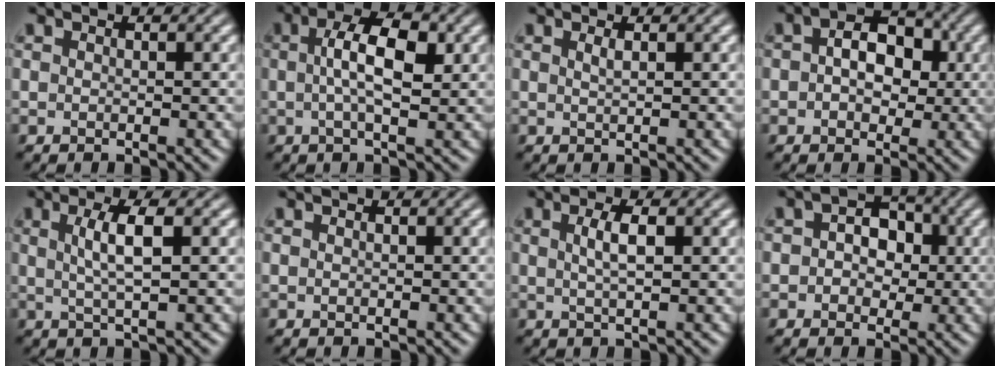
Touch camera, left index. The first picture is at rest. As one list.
[{"total": 5.3, "force": [0.8, 1.8, 4.9], "torque": [-0.086, 0.006, 0.010]}, {"total": 0.9, "force": [0.4, 0.3, 0.7], "torque": [-0.008, 0.002, 0.005]}, {"total": 5.4, "force": [0.8, 3.6, 4.0], "torque": [-0.058, 0.008, 0.000]}, {"total": 3.5, "force": [0.7, 0.8, 3.3], "torque": [-0.058, 0.002, 0.012]}, {"total": 0.0}, {"total": 2.3, "force": [0.5, 0.6, 2.2], "torque": [-0.039, 0.004, 0.009]}, {"total": 3.8, "force": [0.3, 2.9, 2.4], "torque": [-0.019, 0.005, -0.014]}]